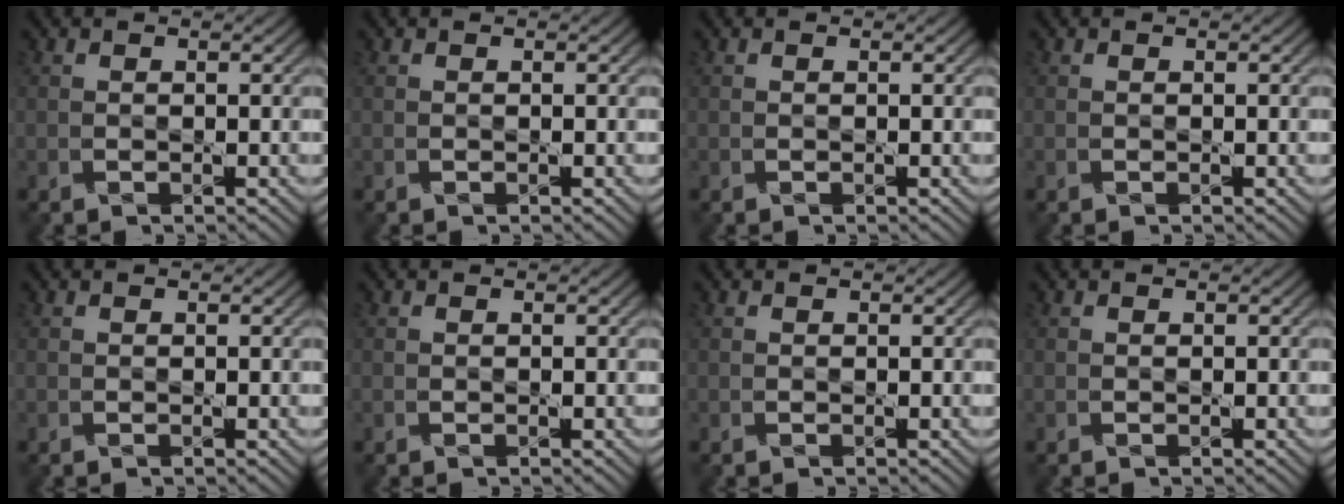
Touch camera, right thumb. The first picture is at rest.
{"total": 0.0}
{"total": 0.0}
{"total": 0.0}
{"total": 0.0}
{"total": 0.0}
{"total": 0.0}
{"total": 0.0}